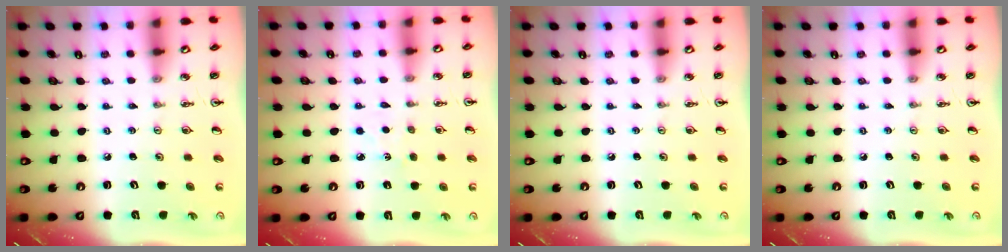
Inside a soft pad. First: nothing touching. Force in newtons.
{"total": 2.9, "press": 2.9, "slide": 0.4}
{"total": 0.0}
{"total": 0.0}